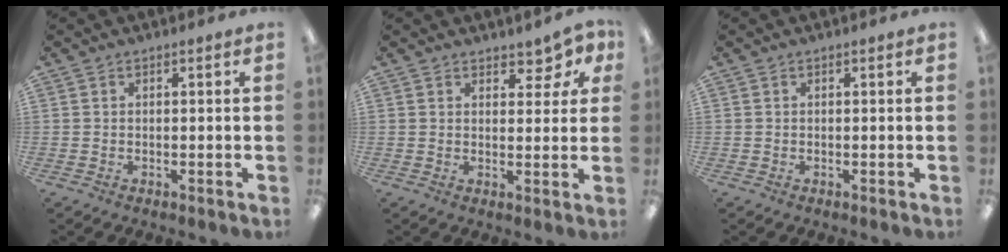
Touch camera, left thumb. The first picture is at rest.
{"total": 4.6, "force": [3.6, 2.4, 1.7], "torque": [-0.011, -0.020, 0.060]}
{"total": 0.0}